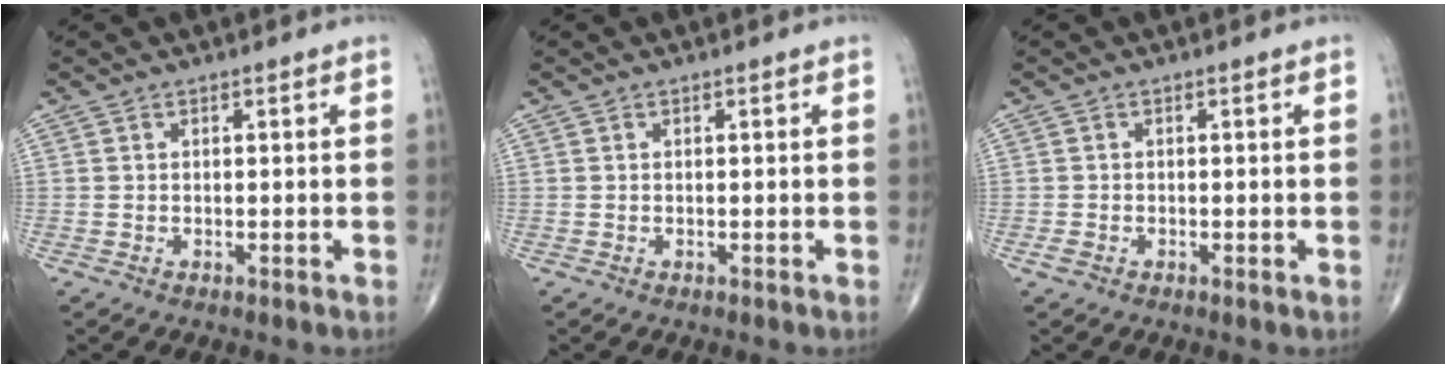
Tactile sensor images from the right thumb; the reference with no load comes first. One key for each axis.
{"total": 0.0}
{"total": 1.3, "fx": -0.5, "fy": 0.8, "fz": 0.8, "tx": -0.018, "ty": 0.001, "tz": -0.009}